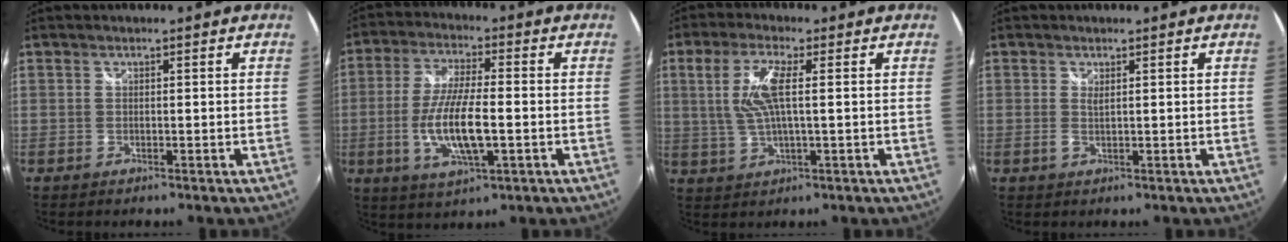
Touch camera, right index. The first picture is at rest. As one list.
[{"total": 11.7, "force": [-2.5, 3.2, 11.0], "torque": [-0.220, -0.010, -0.047]}, {"total": 7.5, "force": [1.1, 1.6, 7.3], "torque": [-0.150, 0.004, 0.025]}, {"total": 1.0, "force": [0.2, 0.2, 0.9], "torque": [-0.019, 0.000, 0.002]}]